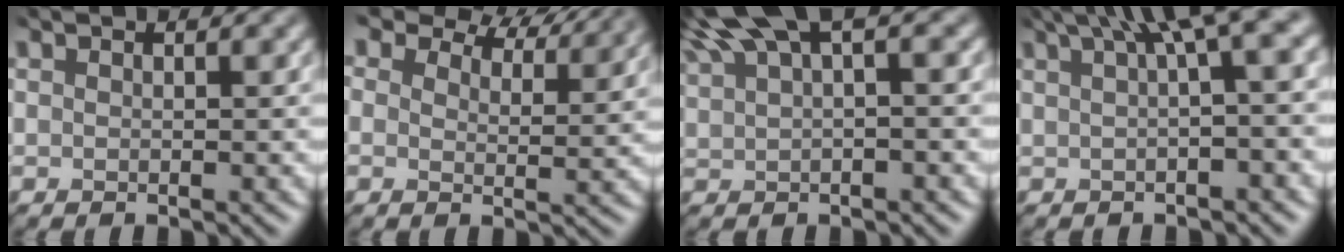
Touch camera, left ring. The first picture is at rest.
{"total": 6.5, "force": [5.9, 2.1, 1.7], "torque": [-0.051, -0.018, 0.084]}
{"total": 6.5, "force": [3.4, 2.2, 5.1], "torque": [-0.137, 0.012, 0.079]}
{"total": 6.4, "force": [3.1, 1.6, 5.4], "torque": [-0.104, 0.010, 0.068]}